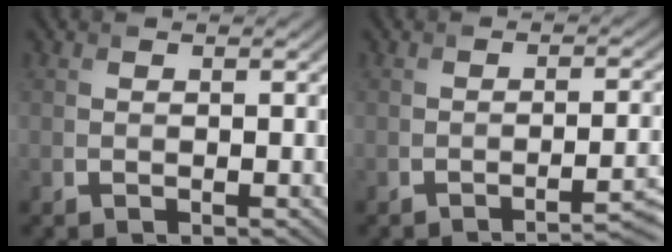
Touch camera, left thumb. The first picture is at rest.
{"total": 3.6, "force": [-2.4, 0.7, 2.6], "torque": [-0.027, 0.008, -0.043]}